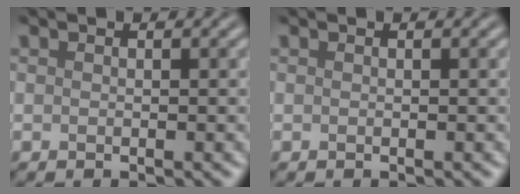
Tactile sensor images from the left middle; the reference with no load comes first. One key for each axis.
{"total": 0.0}